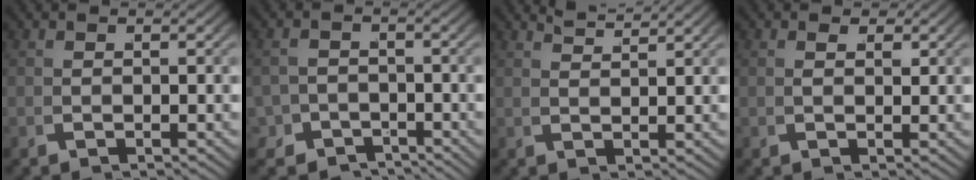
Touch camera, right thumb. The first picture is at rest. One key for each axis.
{"total": 4.6, "fx": -3.5, "fy": 2.8, "fz": 0.8, "tx": 0.000, "ty": -0.034, "tz": -0.051}
{"total": 2.8, "fx": 2.8, "fy": -0.2, "fz": 0.2, "tx": 0.007, "ty": 0.006, "tz": 0.052}
{"total": 1.1, "fx": 0.9, "fy": 0.5, "fz": 0.5, "tx": -0.003, "ty": -0.007, "tz": 0.018}